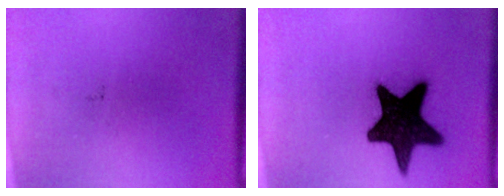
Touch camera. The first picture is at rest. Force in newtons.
{"total": 18.0}